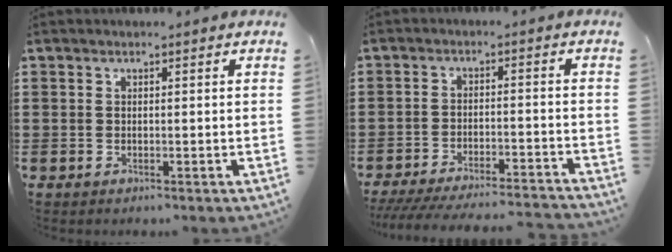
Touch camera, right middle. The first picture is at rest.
{"total": 5.2, "force": [-4.9, -0.1, 1.7], "torque": [-0.041, -0.016, -0.096]}